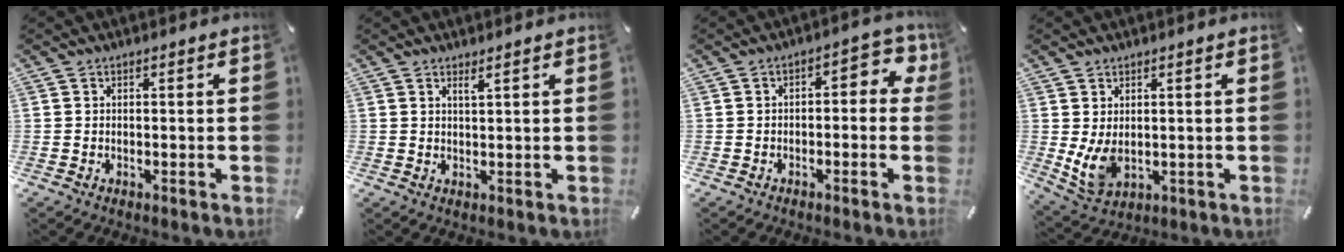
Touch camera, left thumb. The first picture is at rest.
{"total": 1.7, "force": [1.3, 0.0, 1.1], "torque": [-0.022, -0.002, 0.023]}
{"total": 5.3, "force": [-0.4, 3.0, 4.4], "torque": [-0.061, 0.004, -0.015]}
{"total": 6.5, "force": [0.6, 4.4, 4.8], "torque": [-0.111, -0.009, 0.010]}